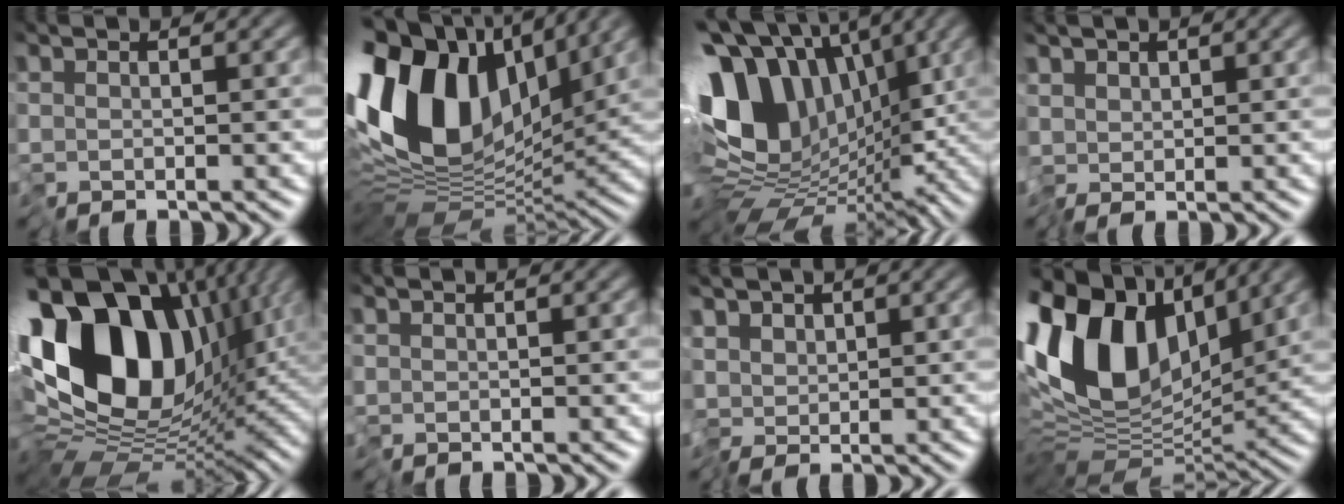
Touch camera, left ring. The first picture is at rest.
{"total": 15.4, "force": [4.1, 9.2, 11.7], "torque": [-0.253, 0.024, 0.058]}
{"total": 13.6, "force": [1.9, 9.0, 10.0], "torque": [-0.200, 0.016, 0.031]}
{"total": 1.2, "force": [0.4, 1.1, 0.2], "torque": [-0.009, 0.007, 0.005]}
{"total": 18.6, "force": [4.4, 12.2, 13.4], "torque": [-0.281, 0.025, 0.069]}
{"total": 0.0}
{"total": 1.7, "force": [0.2, 1.5, 0.7], "torque": [-0.009, 0.009, -0.005]}
{"total": 13.9, "force": [4.9, 8.2, 10.1], "torque": [-0.214, 0.031, 0.081]}